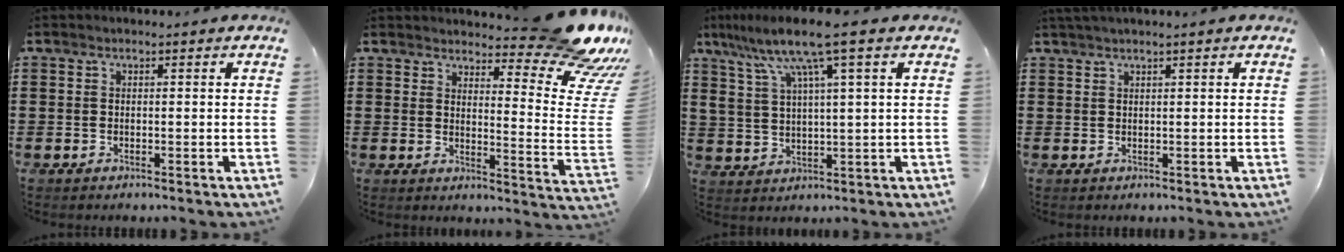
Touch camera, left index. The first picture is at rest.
{"total": 11.8, "force": [9.6, 2.0, 6.6], "torque": [-0.088, -0.076, 0.161]}
{"total": 9.6, "force": [5.5, 0.5, 7.8], "torque": [-0.172, -0.016, 0.090]}
{"total": 1.3, "force": [1.0, -0.2, 0.9], "torque": [-0.015, -0.002, 0.018]}